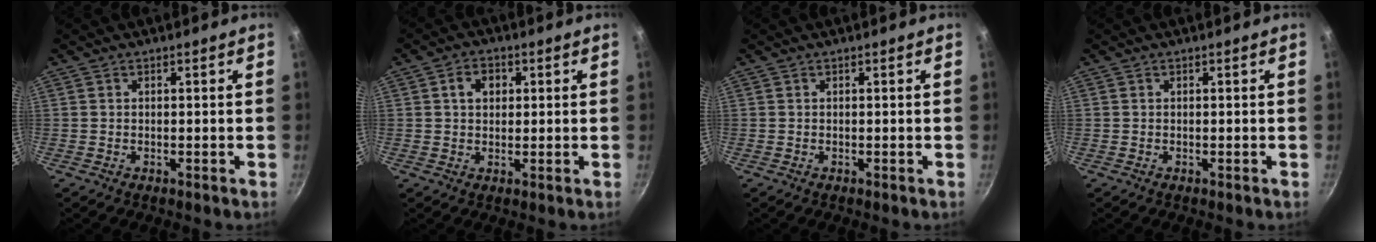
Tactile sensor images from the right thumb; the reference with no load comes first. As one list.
[{"total": 4.4, "force": [1.1, 3.4, 2.5], "torque": [-0.021, 0.006, 0.014]}, {"total": 0.0}, {"total": 0.0}]